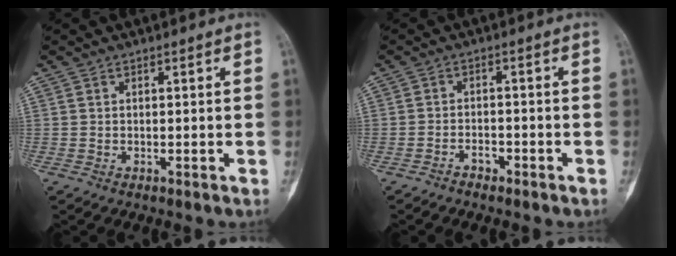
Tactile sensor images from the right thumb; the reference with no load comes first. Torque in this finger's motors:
{"motor_torque": [-0.20, 0.03, 0.13, 0.02, -0.04]}